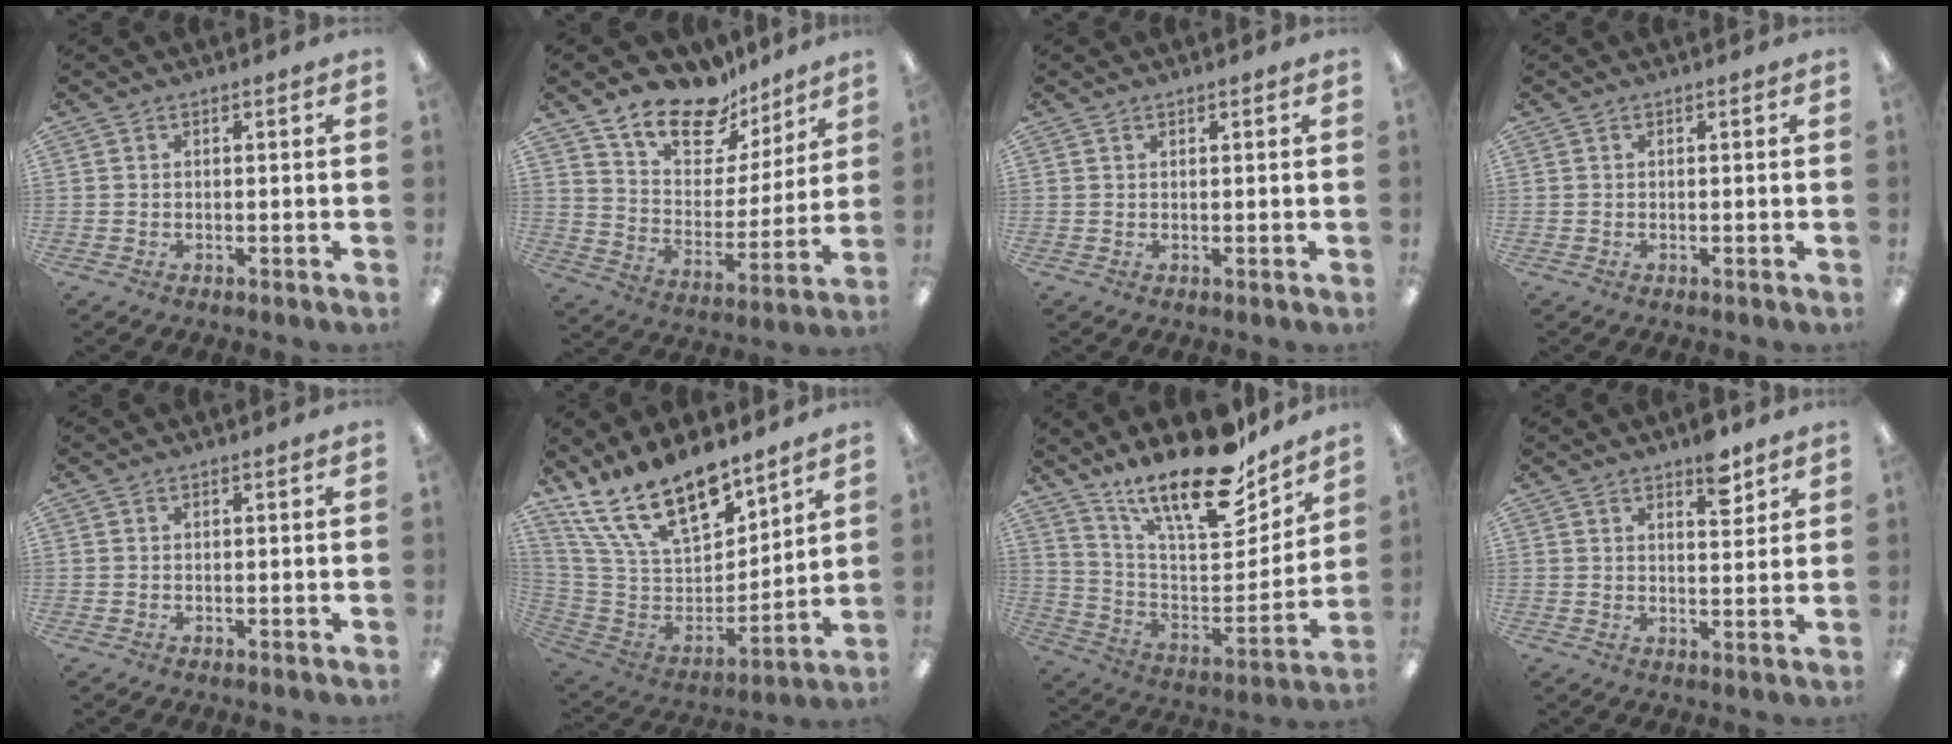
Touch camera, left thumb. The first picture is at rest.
{"total": 15.8, "force": [12.9, 7.4, 5.2], "torque": [-0.096, -0.099, 0.233]}
{"total": 0.5, "force": [0.5, 0.1, 0.0], "torque": [-0.002, 0.000, 0.010]}
{"total": 0.0}
{"total": 0.0}
{"total": 20.6, "force": [15.5, 8.6, 10.4], "torque": [-0.206, -0.112, 0.283]}
{"total": 22.0, "force": [17.3, 6.6, 11.9], "torque": [-0.193, -0.125, 0.296]}
{"total": 6.4, "force": [4.5, 2.7, 3.6], "torque": [-0.025, -0.030, 0.071]}